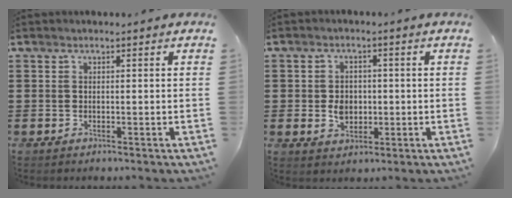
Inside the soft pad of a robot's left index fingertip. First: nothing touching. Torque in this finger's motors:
{"motor_torque": [0.17, 0.17, 0.25, 0.06]}